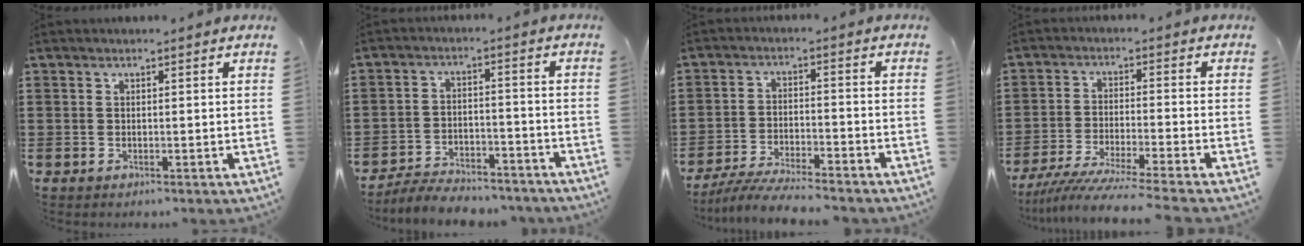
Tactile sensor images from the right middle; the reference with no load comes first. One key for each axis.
{"total": 6.0, "fx": -5.8, "fy": 0.6, "fz": 1.6, "tx": -0.029, "ty": 0.003, "tz": -0.112}
{"total": 5.9, "fx": -5.7, "fy": 0.2, "fz": 1.8, "tx": -0.041, "ty": -0.007, "tz": -0.112}
{"total": 5.9, "fx": -5.4, "fy": -0.6, "fz": 2.4, "tx": -0.057, "ty": -0.023, "tz": -0.108}